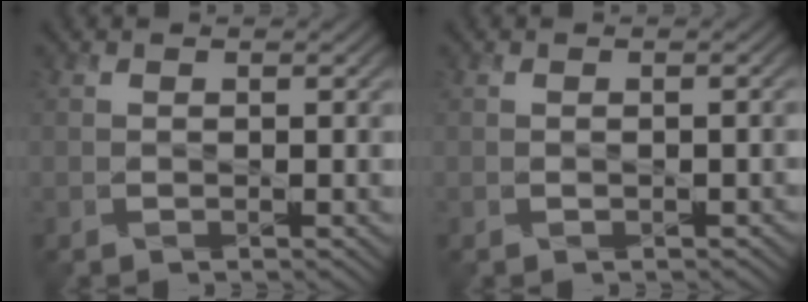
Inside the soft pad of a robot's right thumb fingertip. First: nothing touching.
{"total": 0.0}